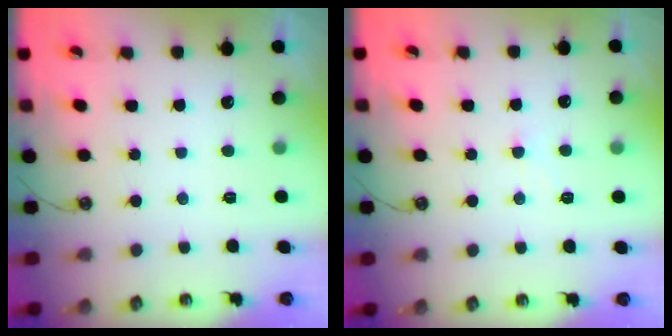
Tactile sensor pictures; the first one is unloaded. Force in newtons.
{"total": 1.0, "press": 0.9, "slide": 0.4}